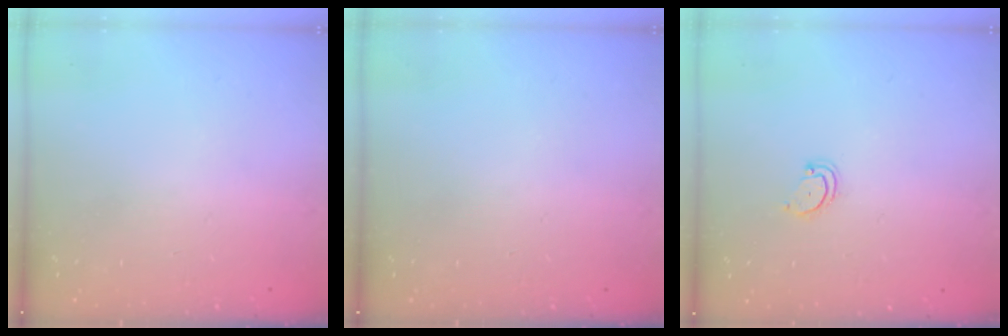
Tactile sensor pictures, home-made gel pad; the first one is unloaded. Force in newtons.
{"total": 0.0}
{"total": 3.5, "press": 3.5, "slide": 0.5}